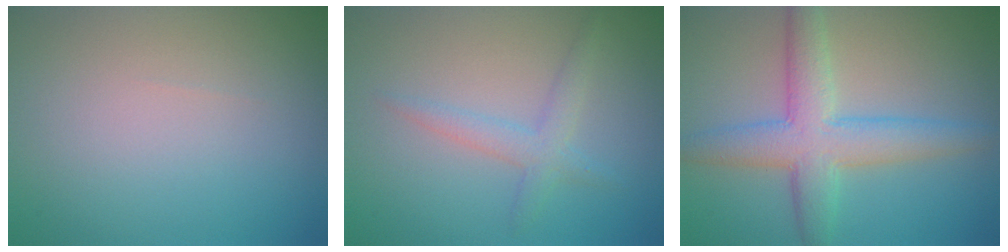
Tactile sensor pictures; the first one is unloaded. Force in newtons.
{"total": 2.2, "press": 2.2, "slide": 0.2}
{"total": 5.8, "press": 5.8, "slide": 0.0}